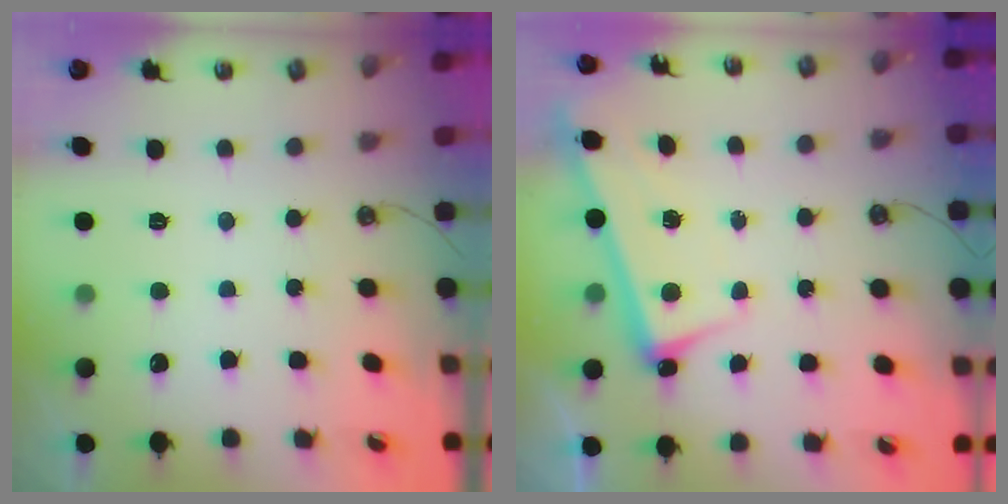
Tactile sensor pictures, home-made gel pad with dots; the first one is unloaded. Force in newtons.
{"total": 2.5, "press": 2.4, "slide": 0.7}